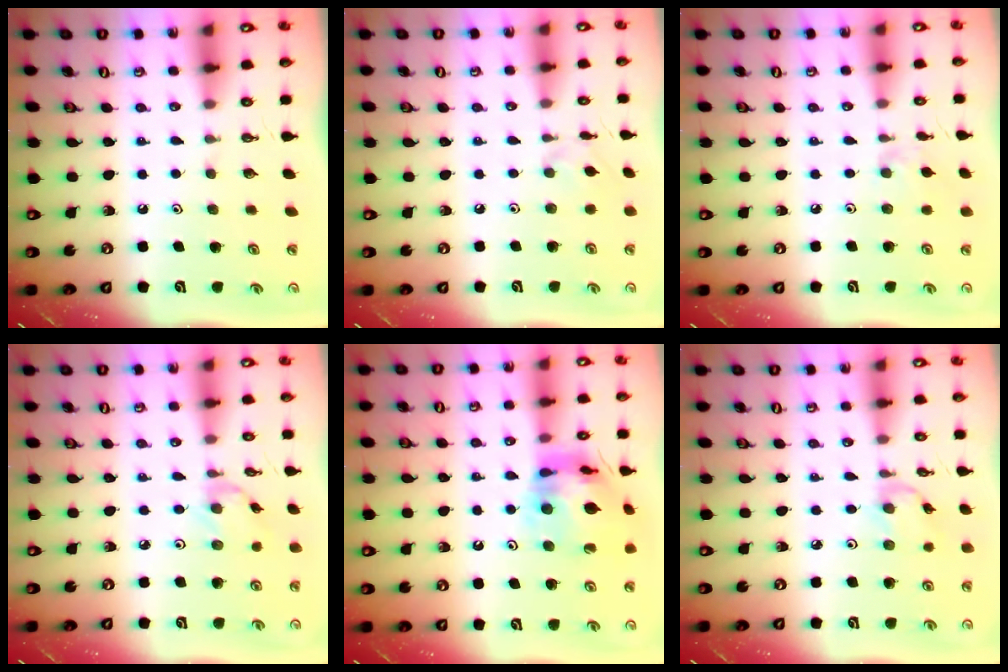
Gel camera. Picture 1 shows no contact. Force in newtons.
{"total": 2.4, "press": 2.4, "slide": 0.5}
{"total": 2.5, "press": 2.5, "slide": 0.5}
{"total": 0.9, "press": 0.8, "slide": 0.3}
{"total": 16.0, "press": 15.9, "slide": 2.0}
{"total": 2.9, "press": 2.9, "slide": 0.3}